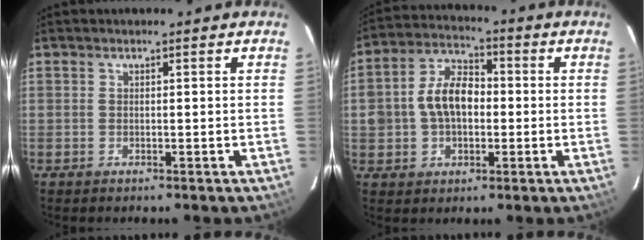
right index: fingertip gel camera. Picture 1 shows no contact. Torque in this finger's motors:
{"motor_torque": [0.38, -0.07, 0.29, 0.14]}